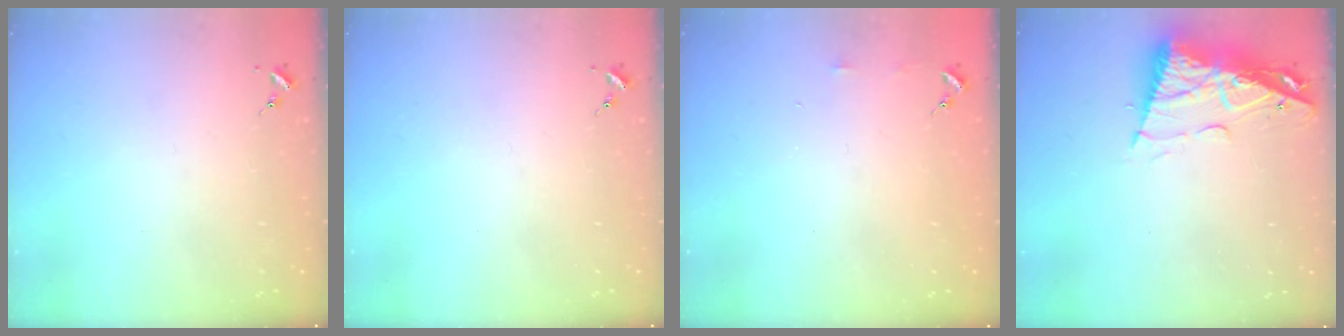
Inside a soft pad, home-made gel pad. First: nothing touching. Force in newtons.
{"total": 0.0}
{"total": 3.4, "press": 3.3, "slide": 0.4}
{"total": 11.4, "press": 11.3, "slide": 1.2}